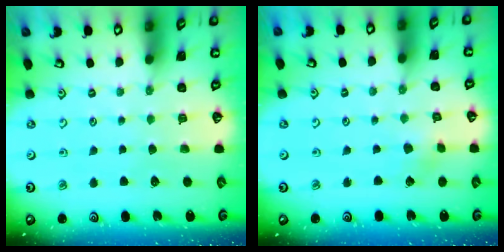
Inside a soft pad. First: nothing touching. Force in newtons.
{"total": 2.8, "press": 2.8, "slide": 0.1}